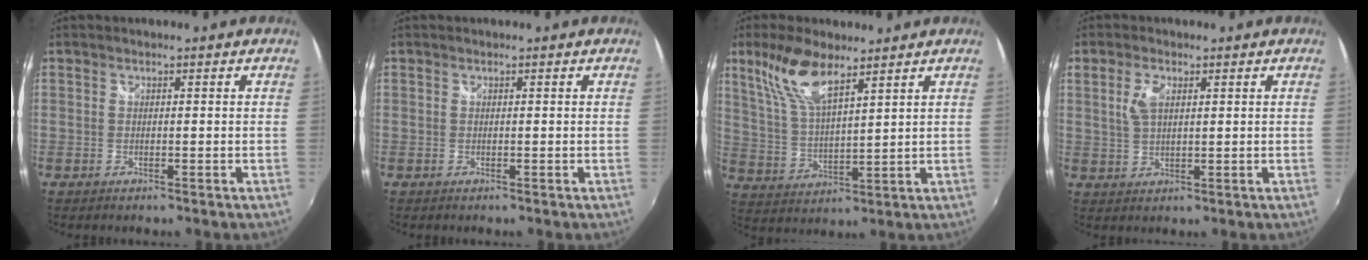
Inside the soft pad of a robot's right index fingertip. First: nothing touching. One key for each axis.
{"total": 0.0}
{"total": 10.4, "fx": 6.9, "fy": 3.0, "fz": 7.2, "tx": -0.147, "ty": 0.008, "tz": 0.144}
{"total": 4.0, "fx": 1.4, "fy": 2.0, "fz": 3.2, "tx": -0.062, "ty": 0.004, "tz": 0.027}